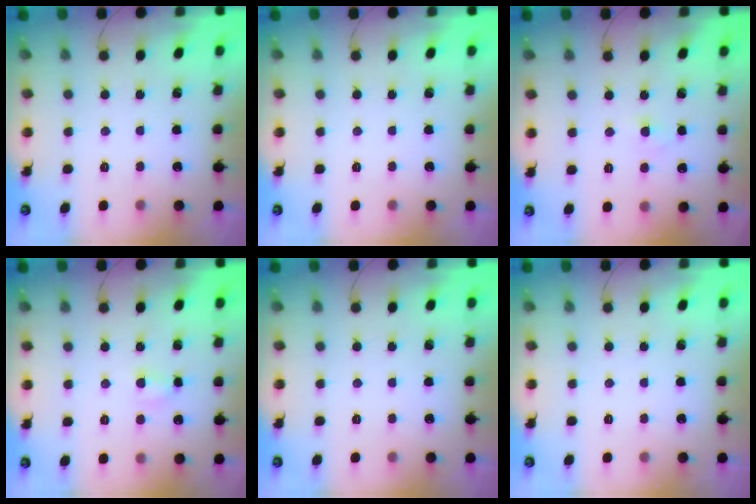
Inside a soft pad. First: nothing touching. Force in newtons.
{"total": 0.0}
{"total": 2.6, "press": 2.4, "slide": 0.9}
{"total": 3.7, "press": 3.6, "slide": 1.1}
{"total": 0.0}
{"total": 0.0}